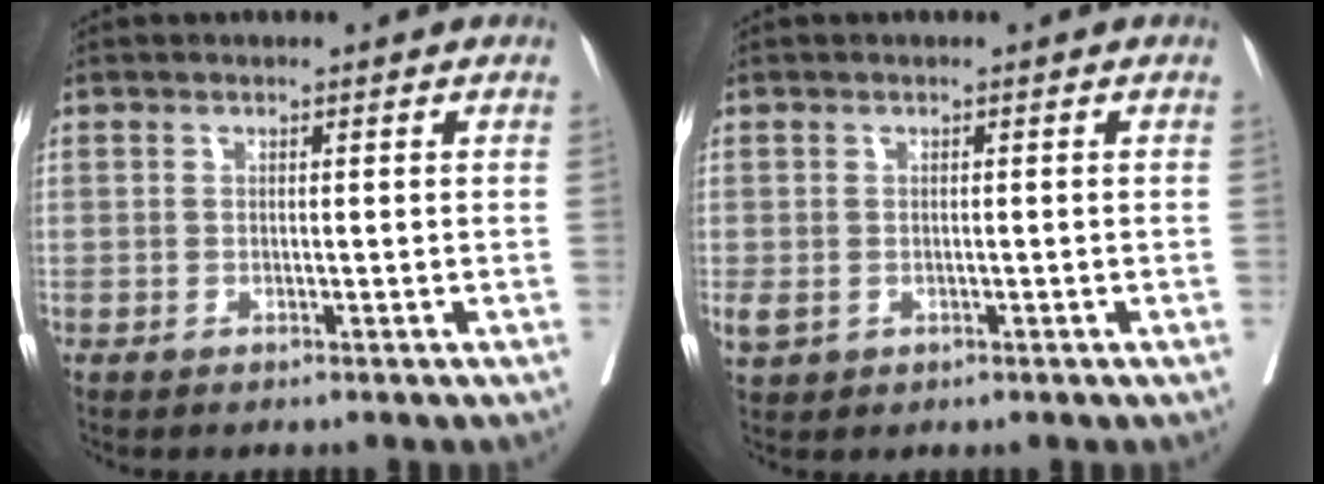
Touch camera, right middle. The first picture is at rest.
{"total": 2.4, "force": [-0.4, 1.8, 1.4], "torque": [-0.035, -0.003, 0.002]}